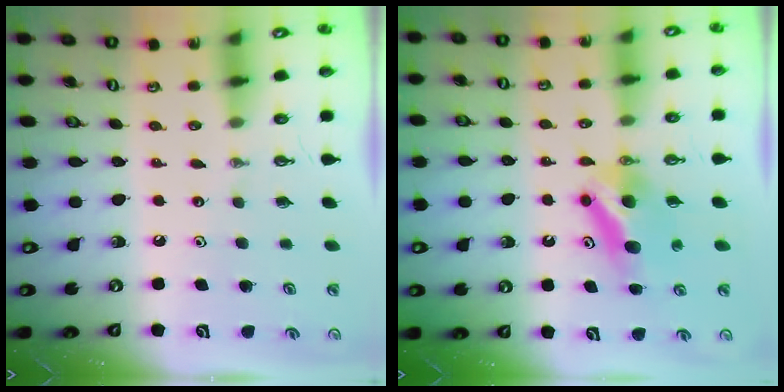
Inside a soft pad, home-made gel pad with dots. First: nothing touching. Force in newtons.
{"total": 7.6, "press": 6.8, "slide": 3.5}